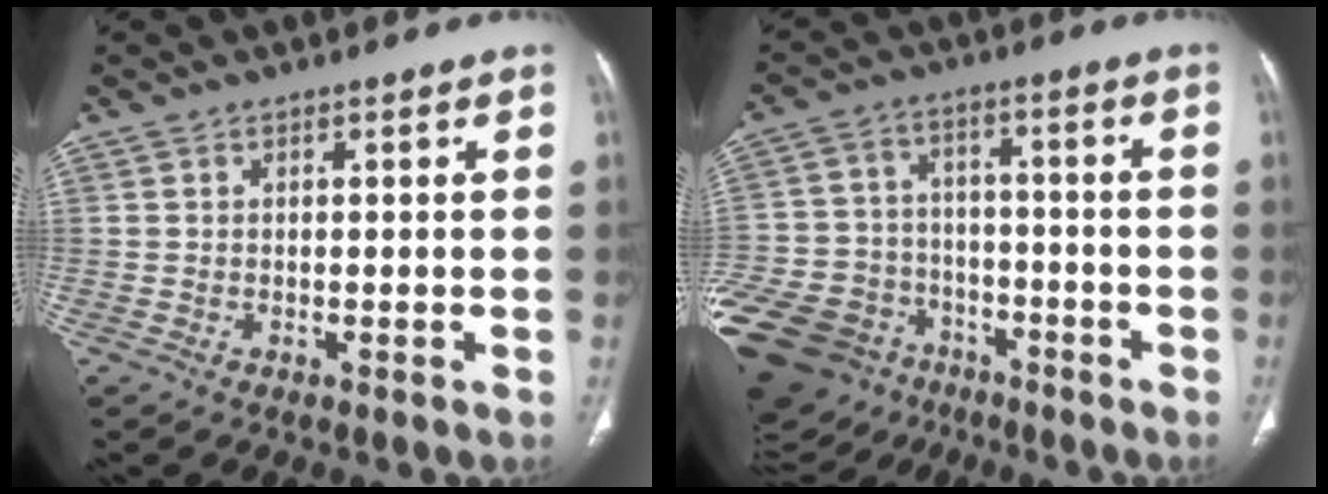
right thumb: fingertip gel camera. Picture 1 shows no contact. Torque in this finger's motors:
{"motor_torque": [3.71, 0.60, 0.81, -0.79, 0.57]}